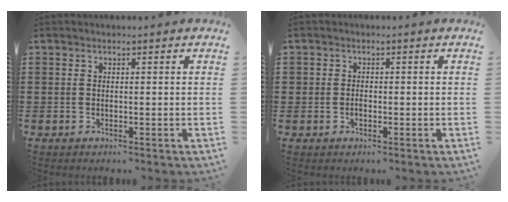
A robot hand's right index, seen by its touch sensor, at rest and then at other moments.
{"total": 1.1, "force": [-0.6, 0.8, 0.6], "torque": [-0.013, -0.002, -0.011]}